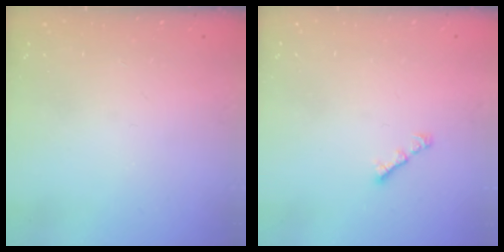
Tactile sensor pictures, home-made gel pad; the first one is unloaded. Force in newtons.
{"total": 1.9, "press": 1.8, "slide": 0.6}